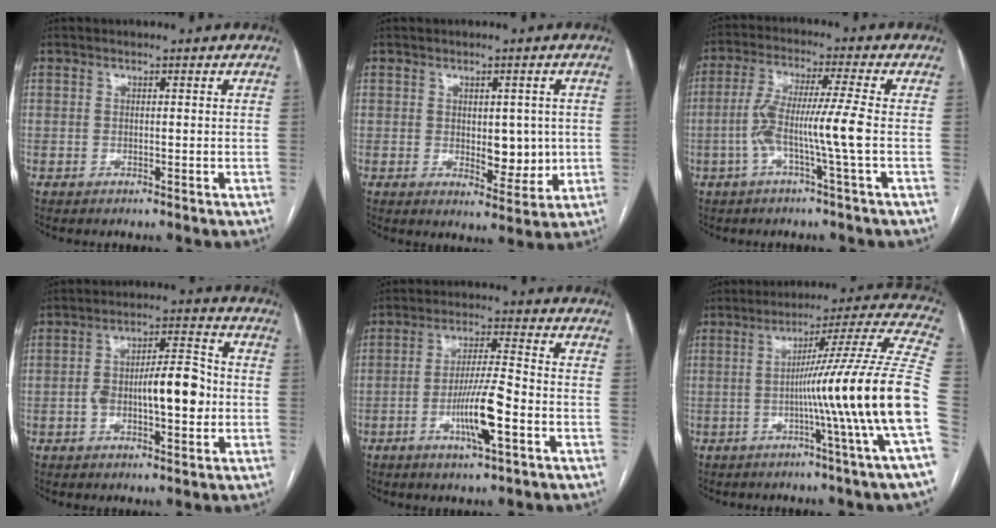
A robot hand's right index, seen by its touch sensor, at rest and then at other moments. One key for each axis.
{"total": 5.9, "fx": 0.1, "fy": 3.1, "fz": 5.1, "tx": -0.063, "ty": -0.006, "tz": 0.012}
{"total": 8.6, "fx": -2.1, "fy": -1.0, "fz": 8.3, "tx": -0.167, "ty": 0.009, "tz": -0.042}
{"total": 10.8, "fx": -1.3, "fy": 3.4, "fz": 10.2, "tx": -0.174, "ty": 0.020, "tz": -0.018}
{"total": 9.2, "fx": -3.3, "fy": 0.6, "fz": 8.6, "tx": -0.160, "ty": -0.005, "tz": -0.060}
{"total": 20.4, "fx": -4.1, "fy": -3.6, "fz": 19.6, "tx": -0.238, "ty": 0.005, "tz": -0.078}